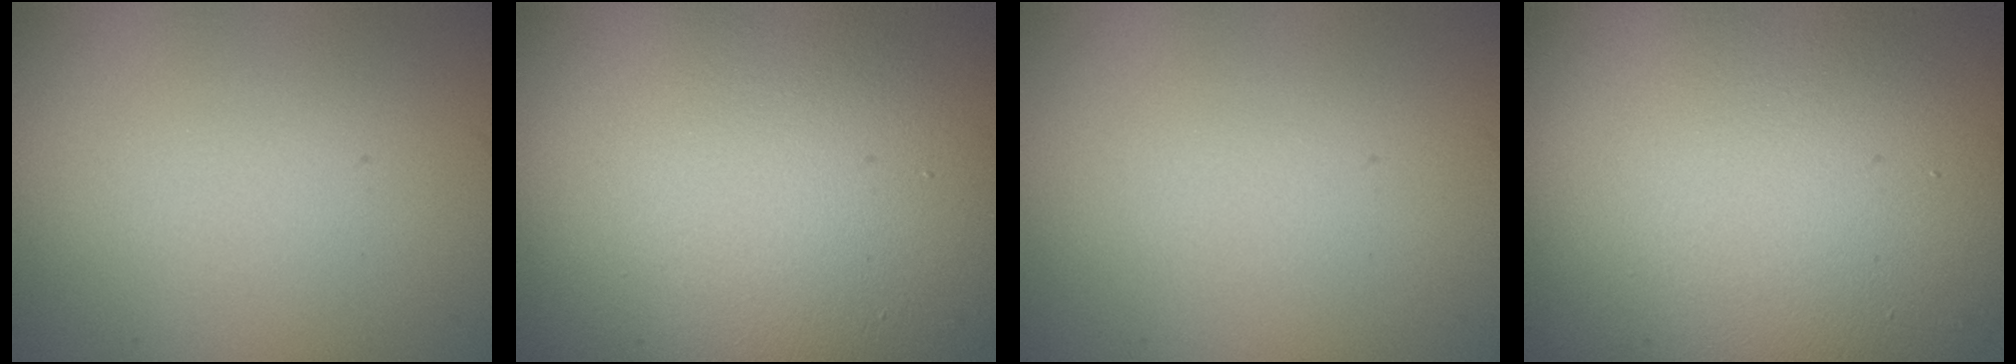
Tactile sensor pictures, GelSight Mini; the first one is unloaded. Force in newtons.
{"total": 19.8, "press": 19.7, "slide": 1.1}
{"total": 0.0}
{"total": 19.1, "press": 19.1, "slide": 1.0}